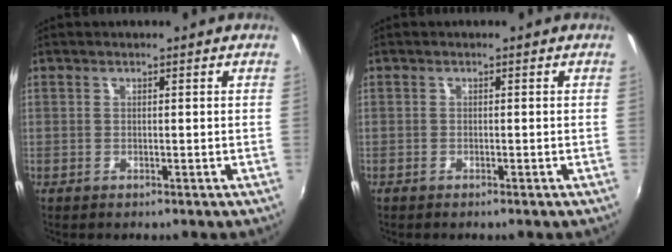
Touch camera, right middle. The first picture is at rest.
{"total": 0.6, "force": [-0.6, 0.1, 0.2], "torque": [-0.004, -0.002, -0.012]}